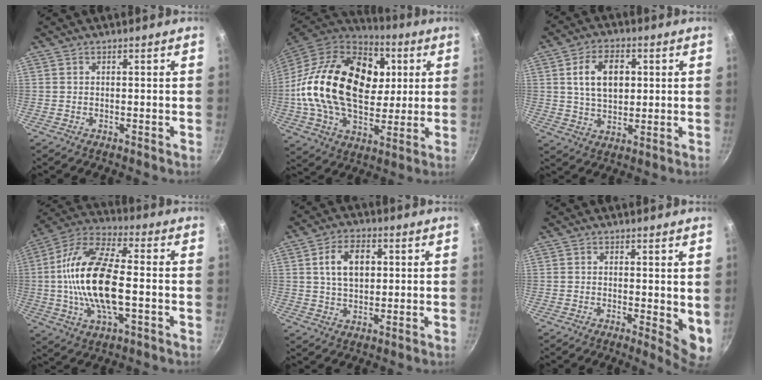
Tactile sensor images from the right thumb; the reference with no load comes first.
{"total": 30.8, "force": [5.0, 20.2, 22.7], "torque": [-0.387, 0.010, 0.080]}
{"total": 10.2, "force": [2.1, 6.6, 7.5], "torque": [-0.109, 0.000, 0.036]}
{"total": 19.2, "force": [-1.4, 8.3, 17.3], "torque": [-0.326, 0.027, -0.042]}
{"total": 8.9, "force": [1.9, 5.7, 6.5], "torque": [-0.094, 0.005, 0.030]}
{"total": 6.1, "force": [0.5, 2.2, 5.6], "torque": [-0.070, -0.020, 0.006]}